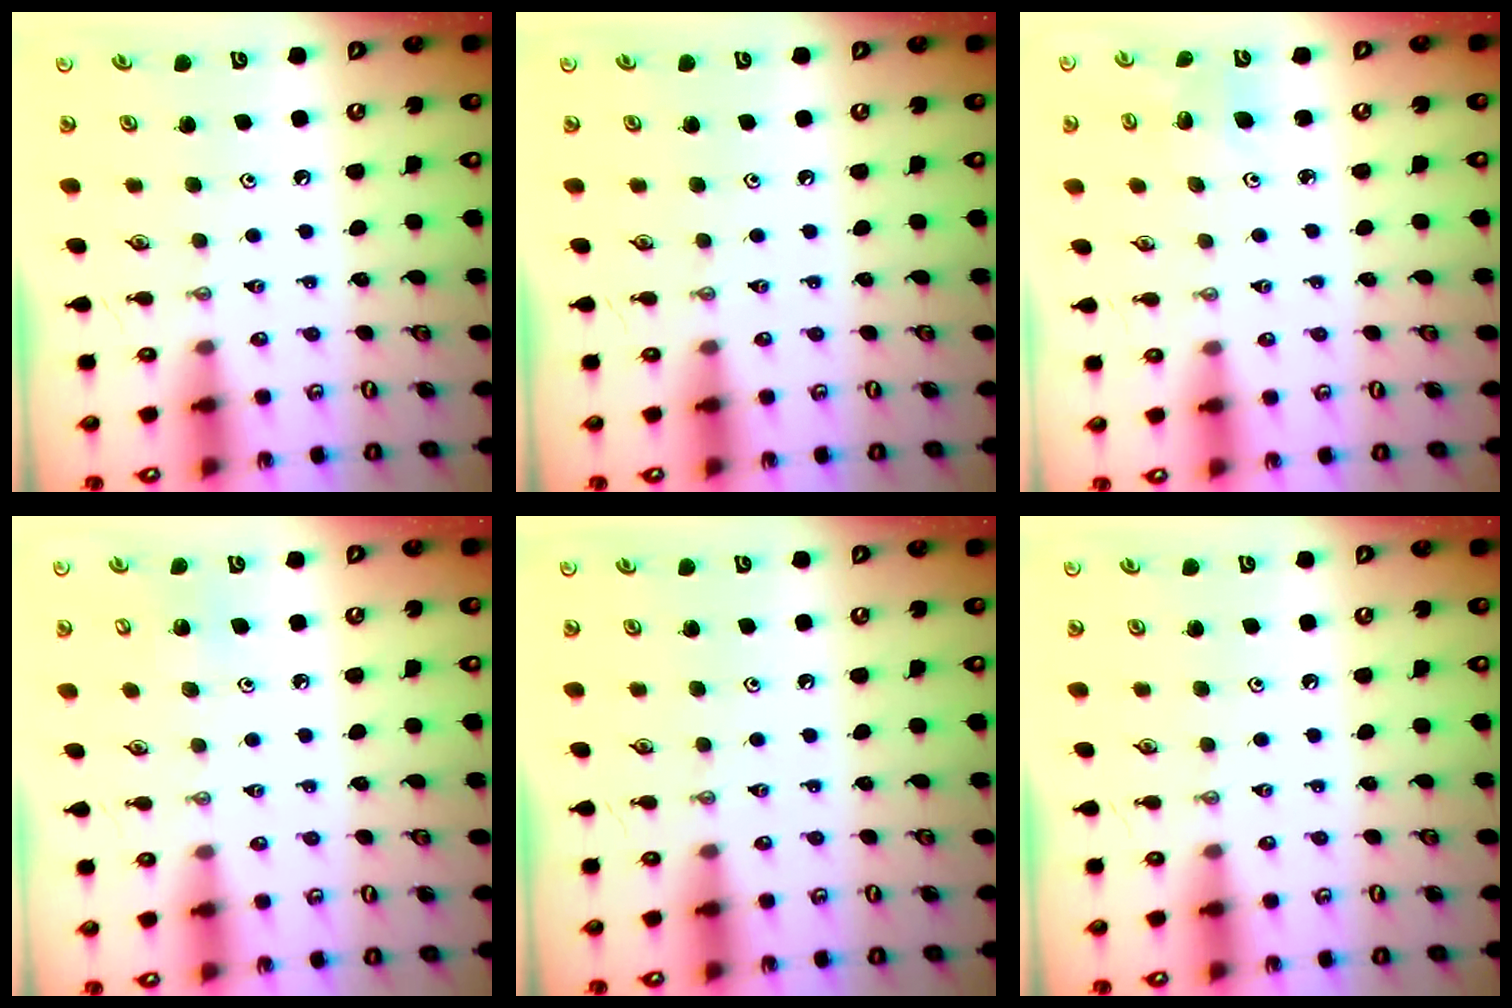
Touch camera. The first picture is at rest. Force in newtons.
{"total": 0.0}
{"total": 3.5, "press": 3.2, "slide": 1.4}
{"total": 4.2, "press": 4.2, "slide": 0.4}
{"total": 0.0}
{"total": 0.0}